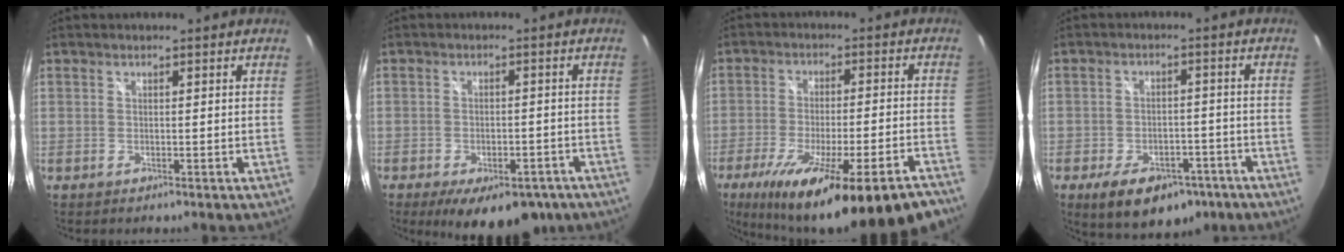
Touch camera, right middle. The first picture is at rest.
{"total": 13.4, "force": [-9.0, 6.4, 7.7], "torque": [-0.137, -0.008, -0.114]}
{"total": 23.4, "force": [-17.2, 3.5, 15.5], "torque": [-0.267, -0.067, -0.255]}
{"total": 12.9, "force": [-8.1, 7.1, 7.1], "torque": [-0.143, -0.004, -0.106]}